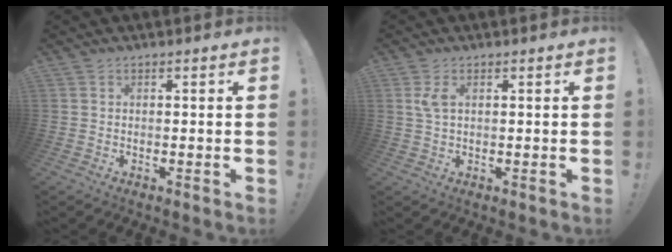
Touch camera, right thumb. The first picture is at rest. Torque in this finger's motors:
{"motor_torque": [0.79, 0.48, 0.35, 0.11, 0.08]}